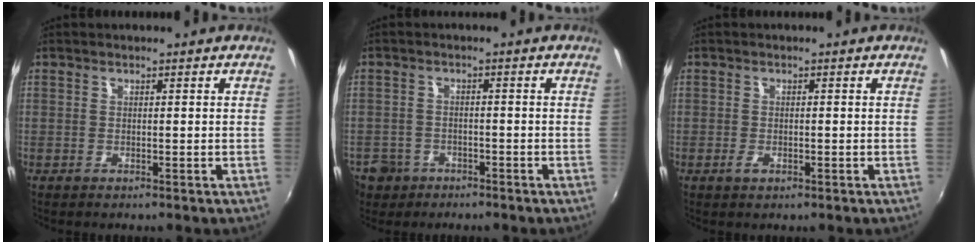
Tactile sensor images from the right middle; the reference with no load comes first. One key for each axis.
{"total": 7.8, "fx": -4.3, "fy": 6.1, "fz": 2.3, "tx": -0.079, "ty": 0.007, "tz": -0.066}
{"total": 1.7, "fx": -0.9, "fy": 0.8, "fz": 1.1, "tx": -0.023, "ty": -0.002, "tz": -0.016}